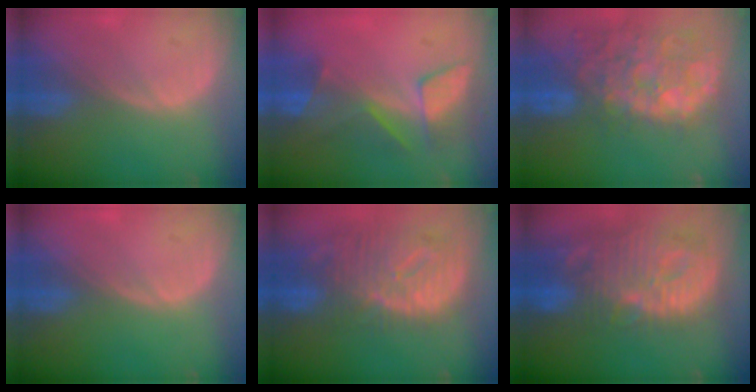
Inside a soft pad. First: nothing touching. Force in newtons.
{"total": 8.5, "press": 7.2, "slide": 4.5}
{"total": 14.1, "press": 11.6, "slide": 8.1}
{"total": 0.0}
{"total": 12.5, "press": 10.8, "slide": 6.4}
{"total": 14.2, "press": 12.4, "slide": 6.9}